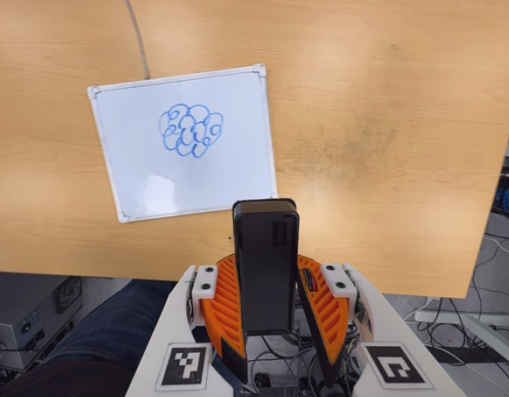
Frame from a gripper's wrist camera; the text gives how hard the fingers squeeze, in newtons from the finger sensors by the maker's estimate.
{"total": 5.6, "left": 5.7, "right": 5.6}